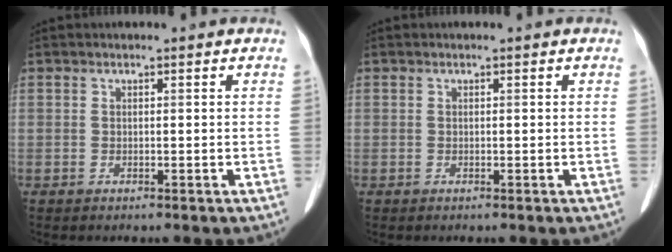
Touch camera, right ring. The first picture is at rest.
{"total": 0.0}